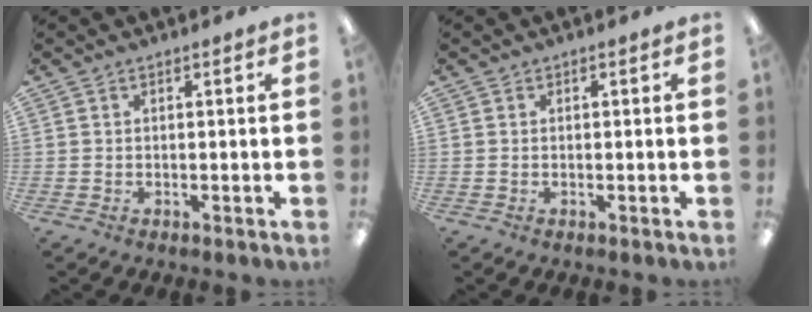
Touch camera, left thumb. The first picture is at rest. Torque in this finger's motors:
{"motor_torque": [0.00, 0.00, -0.03, 0.03, 0.00]}